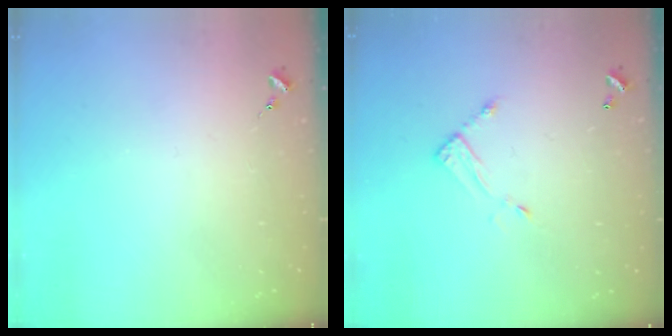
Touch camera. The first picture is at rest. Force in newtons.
{"total": 7.1, "press": 7.1, "slide": 0.5}